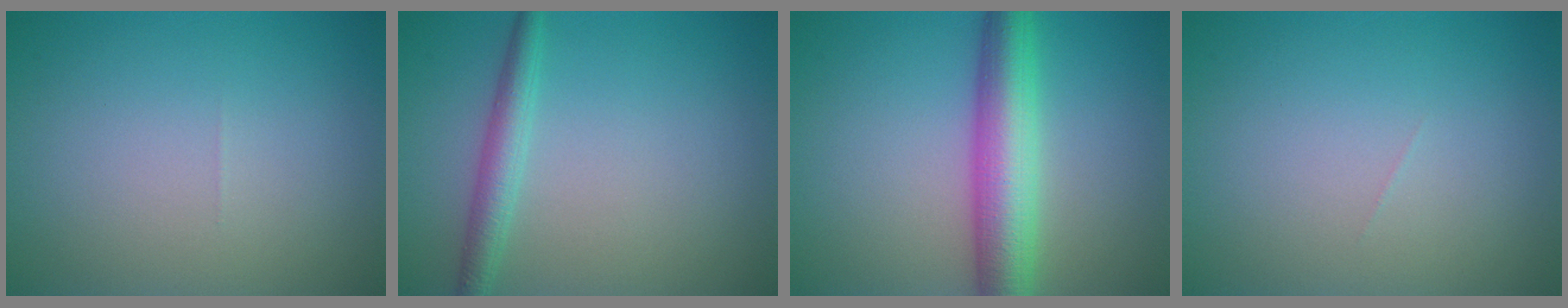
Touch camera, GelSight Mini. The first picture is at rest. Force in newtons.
{"total": 2.4, "press": 2.4, "slide": 0.1}
{"total": 6.6, "press": 6.6, "slide": 0.0}
{"total": 0.0}